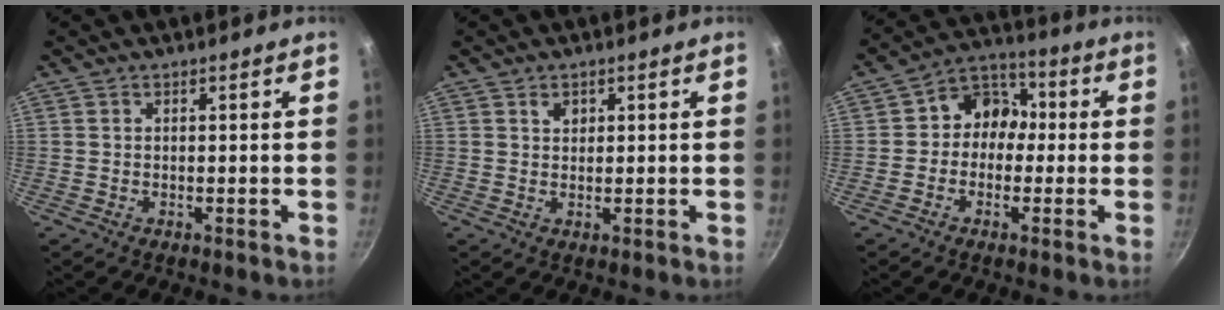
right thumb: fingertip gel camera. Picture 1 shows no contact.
{"total": 1.8, "force": [0.8, 1.4, 0.8], "torque": [-0.004, -0.003, 0.012]}
{"total": 8.4, "force": [-0.4, 7.3, 4.3], "torque": [-0.020, 0.029, -0.029]}